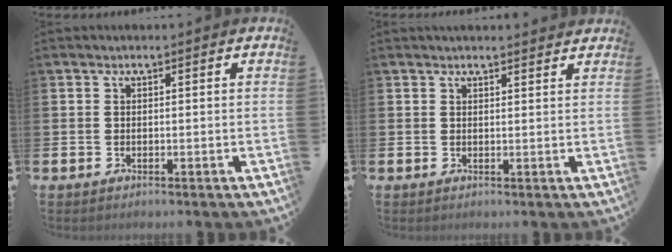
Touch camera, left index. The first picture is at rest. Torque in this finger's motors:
{"motor_torque": [0.38, -0.41, 0.10, 0.01]}